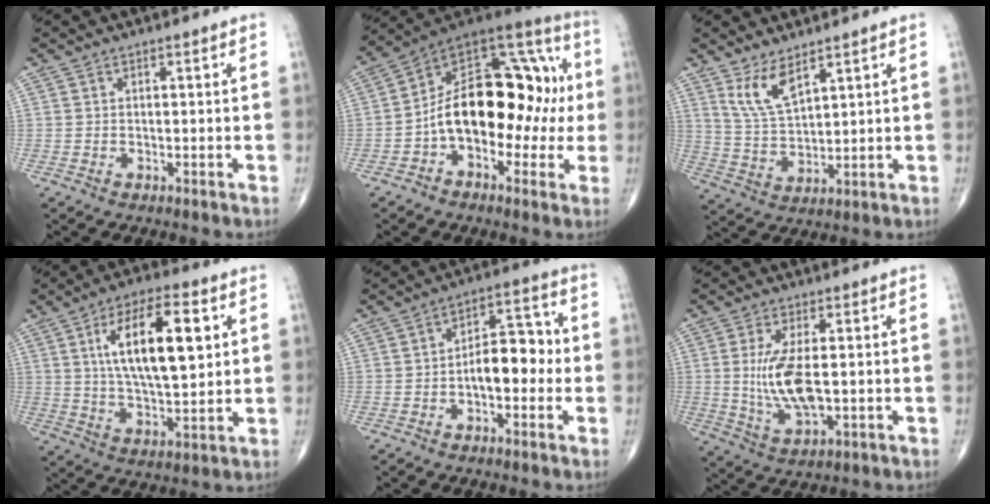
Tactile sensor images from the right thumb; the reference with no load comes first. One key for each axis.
{"total": 22.6, "fx": -1.2, "fy": 13.6, "fz": 18.0, "tx": -0.240, "ty": 0.062, "tz": -0.023}
{"total": 7.1, "fx": 4.6, "fy": 2.4, "fz": 4.8, "tx": -0.091, "ty": -0.035, "tz": 0.098}
{"total": 17.0, "fx": 4.5, "fy": 6.8, "fz": 15.0, "tx": -0.241, "ty": -0.007, "tz": 0.078}
{"total": 9.4, "fx": -1.3, "fy": 5.1, "fz": 7.8, "tx": -0.093, "ty": 0.035, "tz": -0.029}
{"total": 10.1, "fx": 0.2, "fy": 4.0, "fz": 9.3, "tx": -0.191, "ty": -0.015, "tz": 0.011}